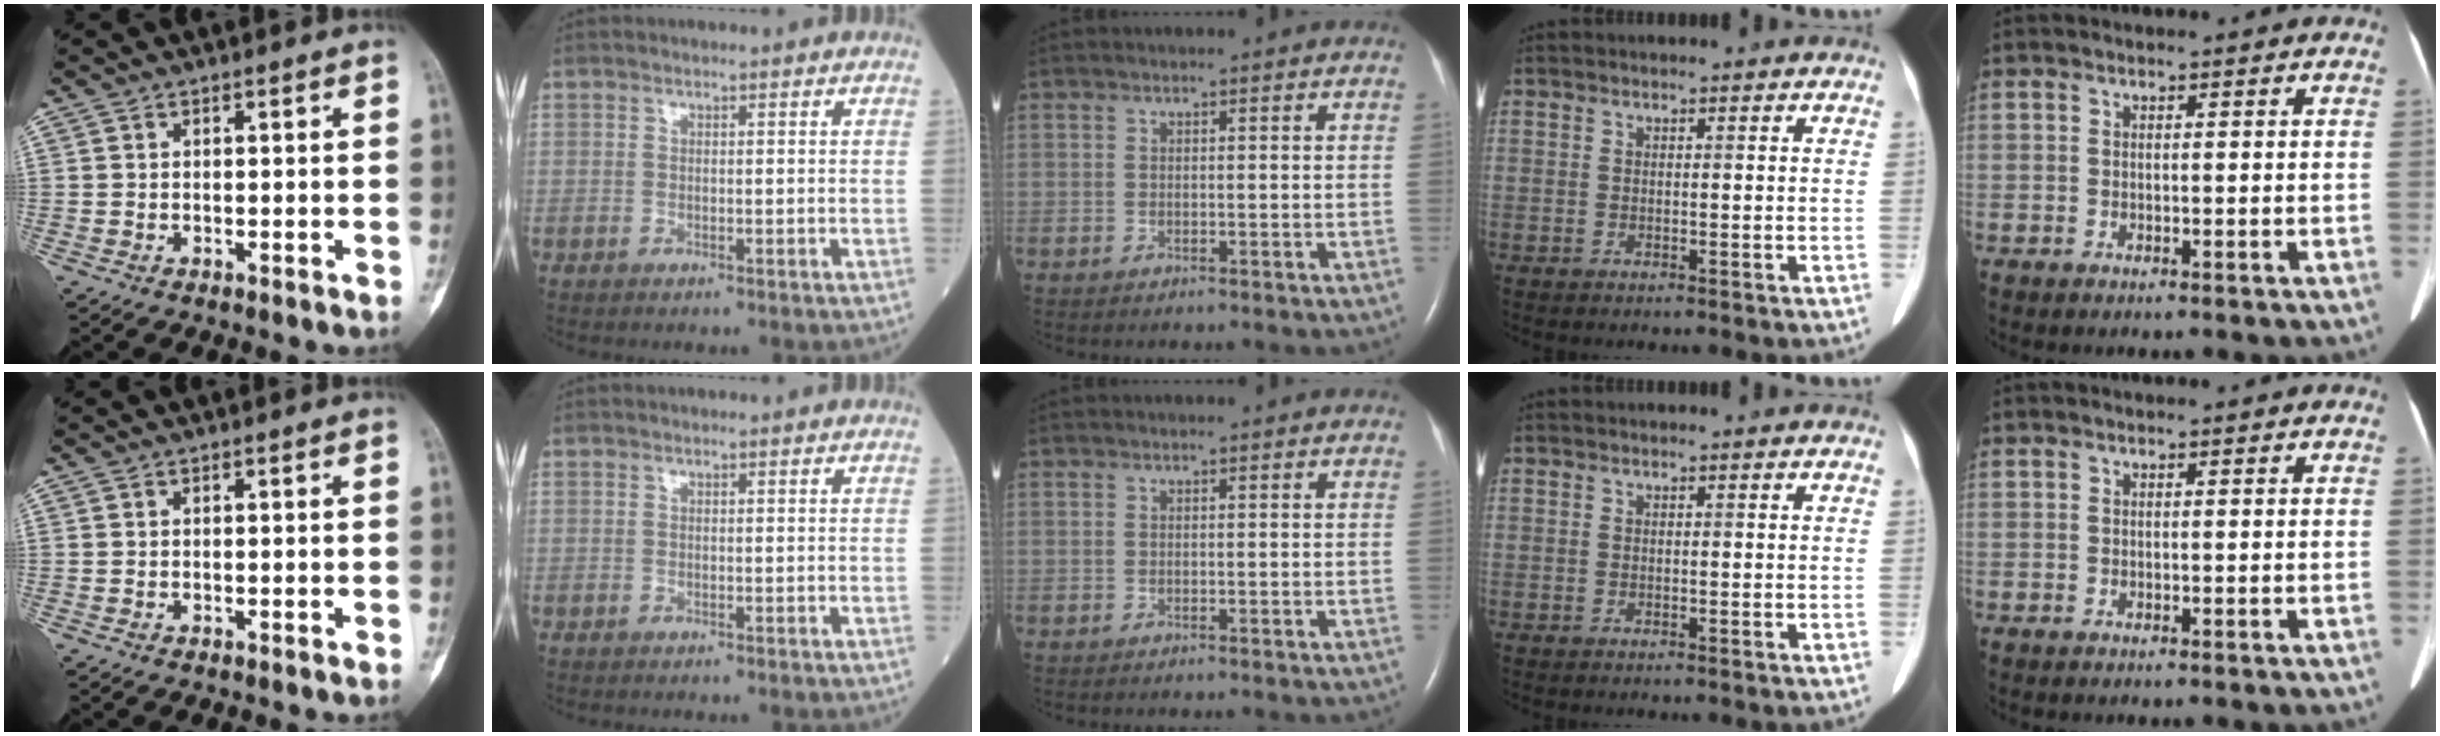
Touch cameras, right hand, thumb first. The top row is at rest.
{}